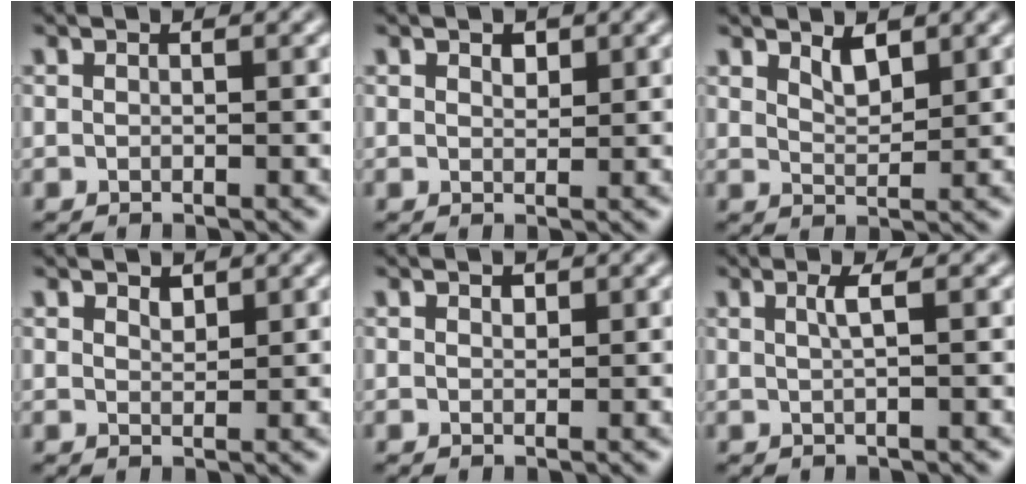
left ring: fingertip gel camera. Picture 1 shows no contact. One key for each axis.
{"total": 1.1, "fx": 0.7, "fy": 0.6, "fz": 0.5, "tx": -0.008, "ty": -0.001, "tz": 0.011}
{"total": 1.9, "fx": 1.4, "fy": 0.7, "fz": 1.2, "tx": -0.021, "ty": -0.004, "tz": 0.028}
{"total": 1.0, "fx": 0.8, "fy": 0.5, "fz": 0.4, "tx": -0.009, "ty": -0.002, "tz": 0.015}
{"total": 0.7, "fx": 0.4, "fy": 0.4, "fz": 0.3, "tx": -0.006, "ty": -0.003, "tz": 0.006}
{"total": 1.6, "fx": 0.5, "fy": 0.4, "fz": 1.5, "tx": -0.025, "ty": 0.001, "tz": 0.005}